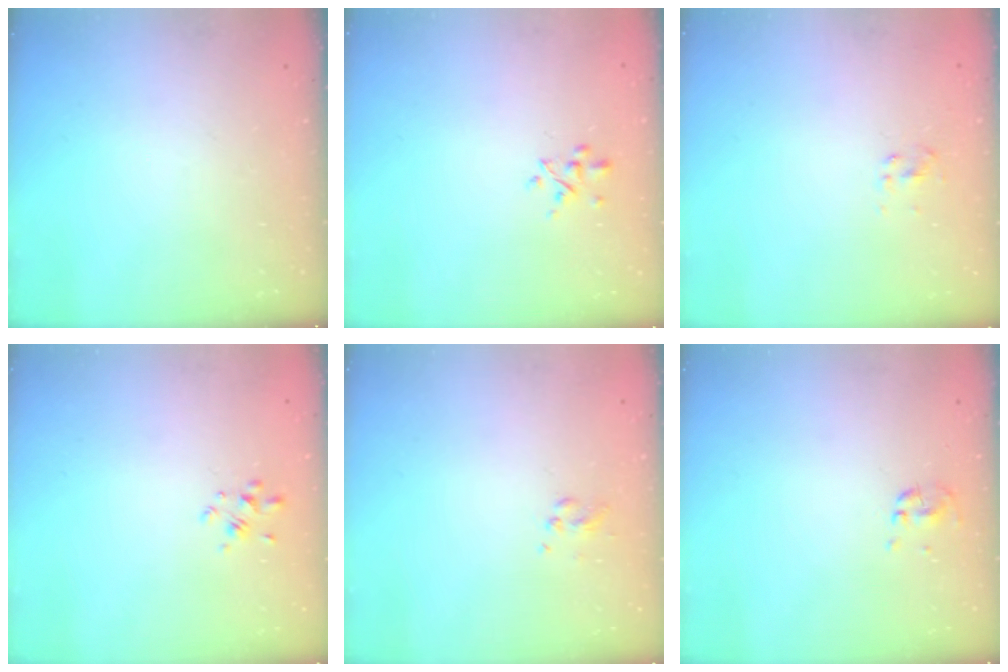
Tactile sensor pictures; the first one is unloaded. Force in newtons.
{"total": 2.8, "press": 2.7, "slide": 0.9}
{"total": 2.6, "press": 2.4, "slide": 0.9}
{"total": 2.2, "press": 2.0, "slide": 1.0}
{"total": 3.0, "press": 2.9, "slide": 0.8}
{"total": 1.1, "press": 1.0, "slide": 0.5}